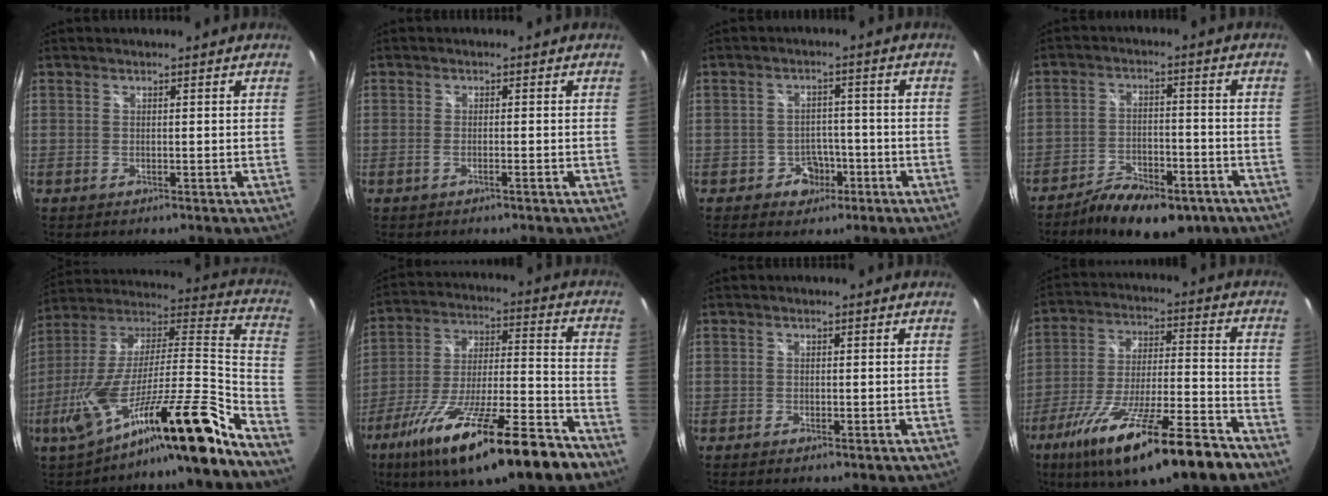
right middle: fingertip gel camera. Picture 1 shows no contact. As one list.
[{"total": 1.4, "force": [-1.0, 0.1, 1.0], "torque": [-0.023, 0.001, -0.020]}, {"total": 4.6, "force": [-2.4, 3.8, 1.2], "torque": [-0.032, 0.012, -0.025]}, {"total": 12.4, "force": [-8.8, 5.1, 7.1], "torque": [-0.139, -0.012, -0.137]}, {"total": 25.0, "force": [-17.0, 0.3, 18.3], "torque": [-0.263, -0.031, -0.299]}, {"total": 25.0, "force": [-16.6, 4.4, 18.2], "torque": [-0.316, -0.050, -0.268]}, {"total": 0.9, "force": [-0.6, 0.3, 0.6], "torque": [-0.009, -0.002, -0.011]}, {"total": 22.6, "force": [-15.3, 3.6, 16.2], "torque": [-0.295, -0.054, -0.248]}]